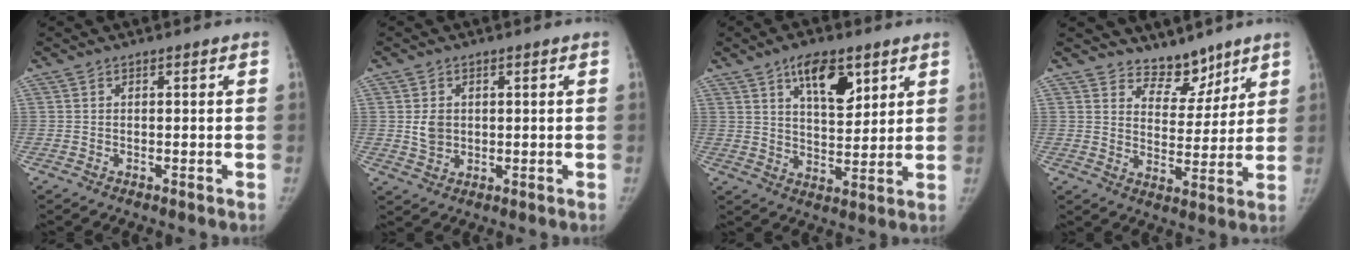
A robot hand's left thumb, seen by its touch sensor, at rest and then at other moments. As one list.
[{"total": 3.8, "force": [0.4, 3.1, 2.1], "torque": [-0.019, -0.012, 0.015]}, {"total": 10.4, "force": [5.6, 4.9, 7.2], "torque": [-0.085, -0.037, 0.094]}, {"total": 7.4, "force": [6.2, 3.8, 1.1], "torque": [0.026, -0.059, 0.110]}]